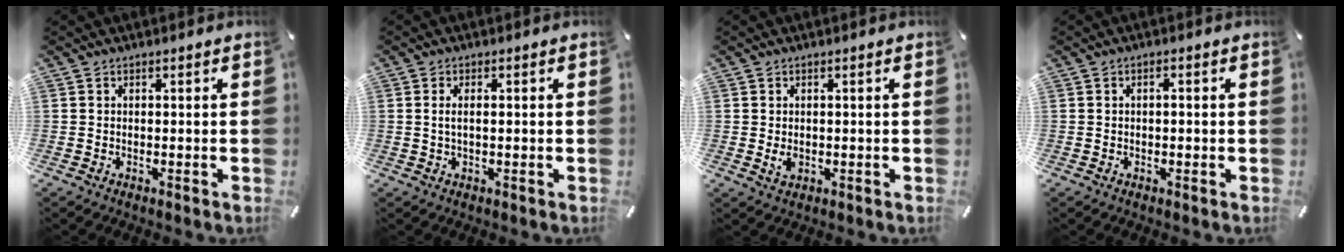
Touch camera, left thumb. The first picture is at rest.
{"total": 2.3, "force": [0.1, 0.8, 2.2], "torque": [-0.049, -0.002, -0.001]}
{"total": 2.0, "force": [-0.2, 1.3, 1.4], "torque": [-0.034, 0.000, -0.006]}
{"total": 1.1, "force": [-0.1, 0.5, 0.9], "torque": [-0.017, 0.002, -0.003]}